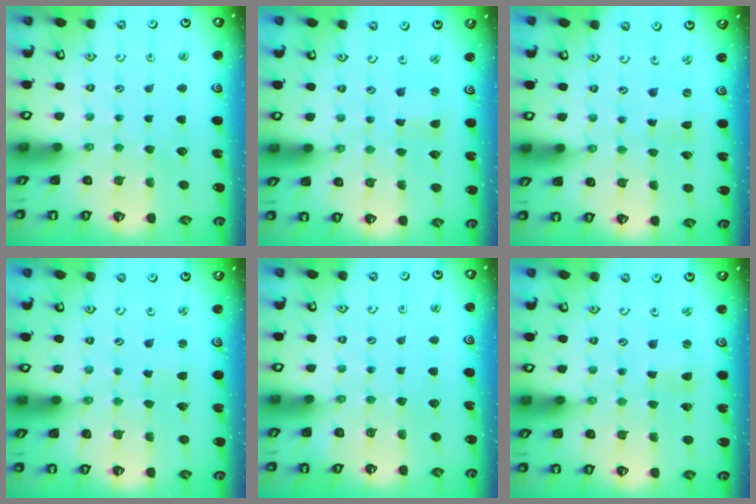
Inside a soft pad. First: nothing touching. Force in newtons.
{"total": 1.1, "press": 1.1, "slide": 0.3}
{"total": 0.0}
{"total": 1.8, "press": 1.8, "slide": 0.2}
{"total": 0.0}
{"total": 0.6, "press": 0.5, "slide": 0.2}